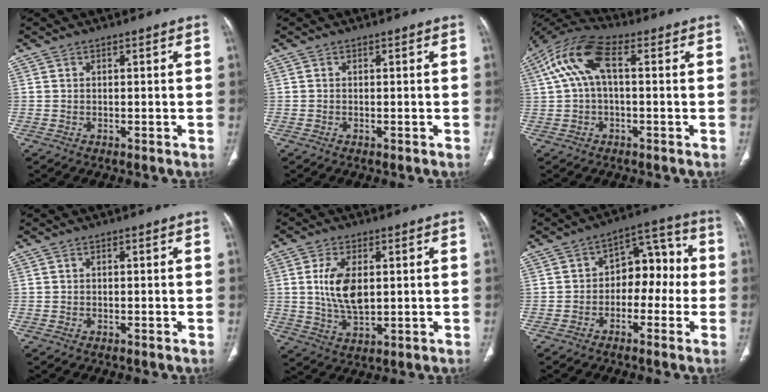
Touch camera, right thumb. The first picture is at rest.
{"total": 0.0}
{"total": 11.2, "force": [2.0, 5.1, 9.8], "torque": [-0.213, 0.042, 0.031]}
{"total": 0.0}
{"total": 9.0, "force": [1.2, 4.7, 7.6], "torque": [-0.149, -0.010, 0.030]}
{"total": 10.0, "force": [-1.3, 6.7, 7.4], "torque": [-0.056, 0.045, -0.034]}